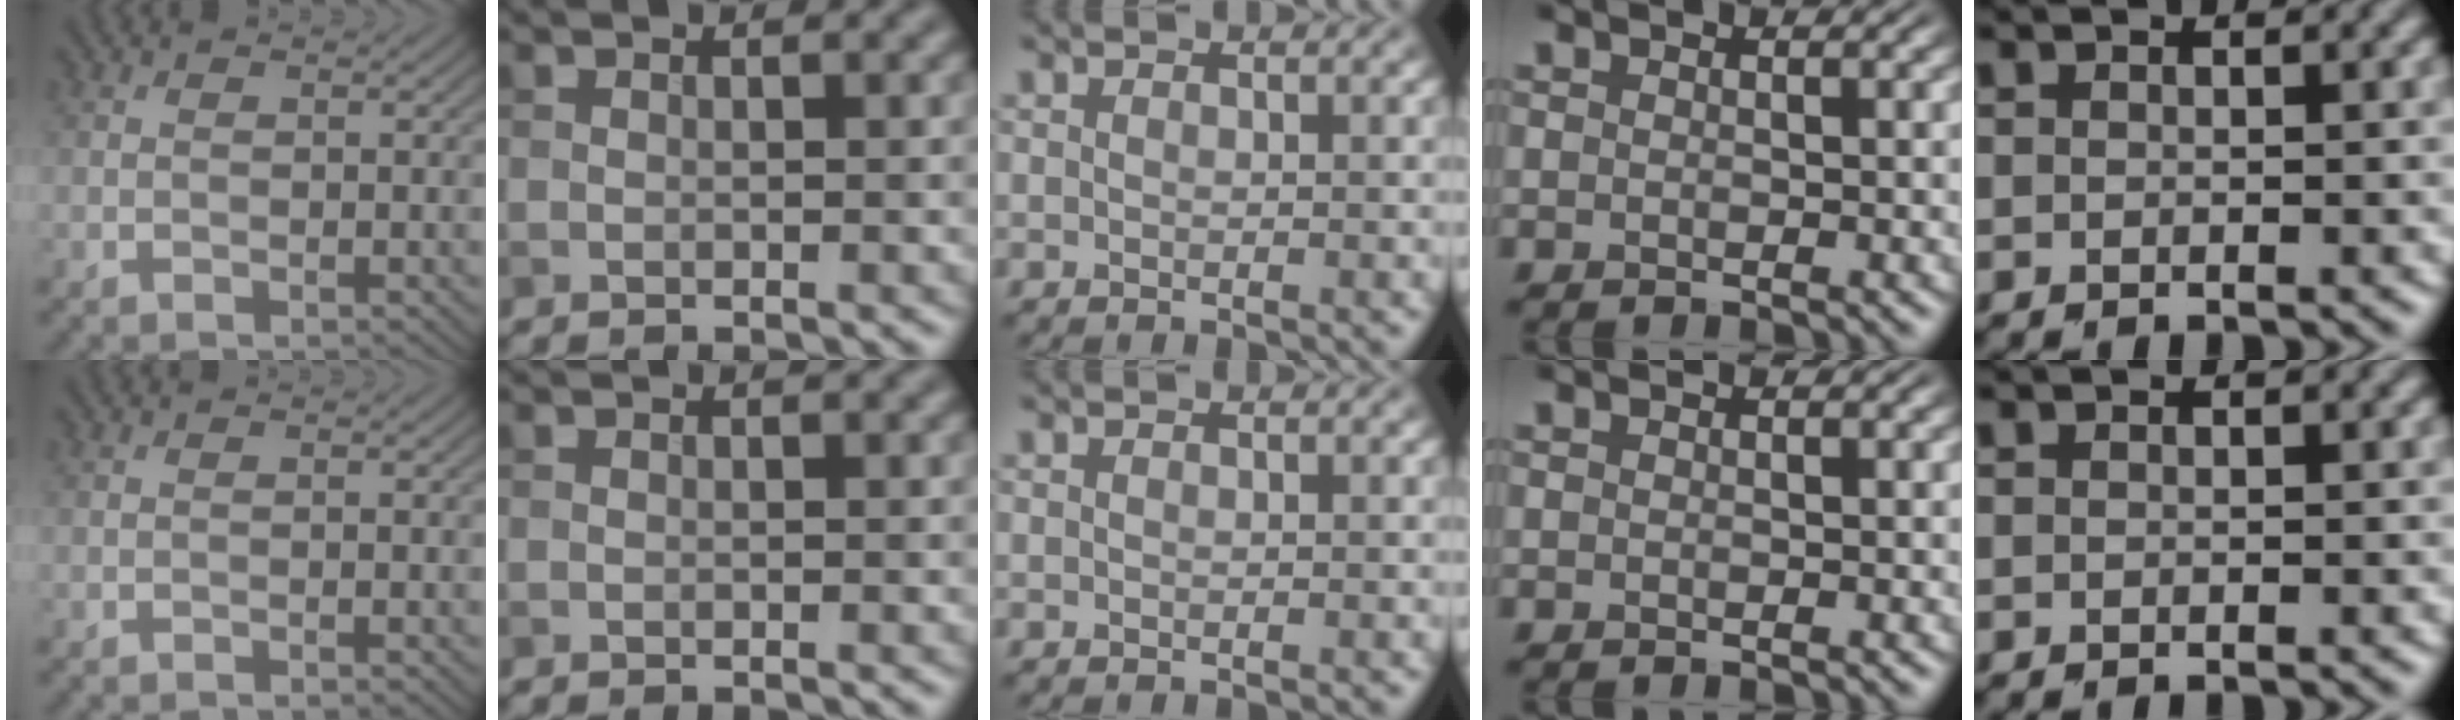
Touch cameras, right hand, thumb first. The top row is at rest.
{}